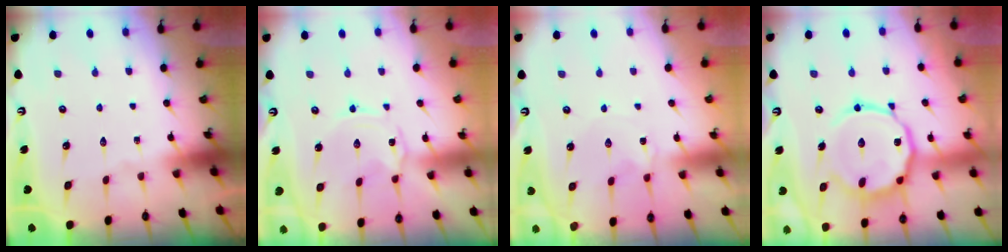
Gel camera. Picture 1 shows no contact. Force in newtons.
{"total": 1.0, "press": 1.0, "slide": 0.1}
{"total": 1.4, "press": 1.4, "slide": 0.3}
{"total": 14.7, "press": 14.7, "slide": 1.1}